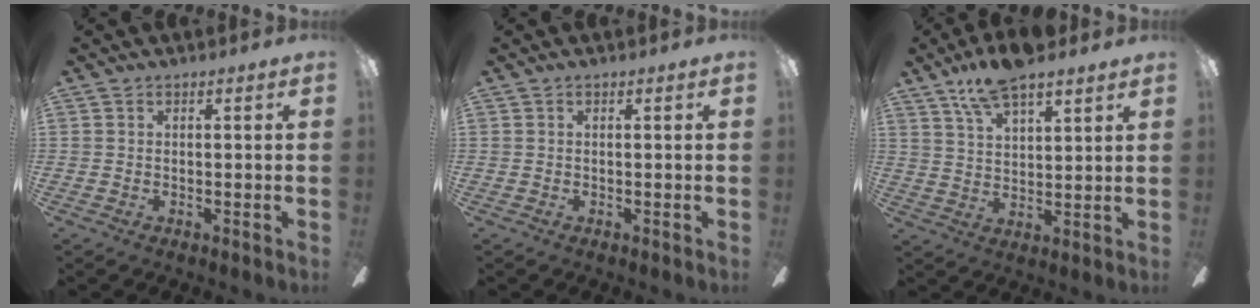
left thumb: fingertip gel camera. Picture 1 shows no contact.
{"total": 0.0}
{"total": 10.3, "force": [8.1, 3.1, 5.5], "torque": [-0.107, -0.033, 0.149]}